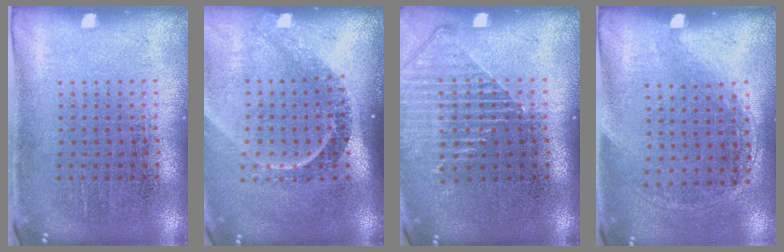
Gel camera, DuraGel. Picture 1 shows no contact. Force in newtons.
{"total": 2.3, "press": 1.6, "slide": 1.6}
{"total": 1.4, "press": 1.3, "slide": 0.5}
{"total": 1.4, "press": 0.9, "slide": 1.0}